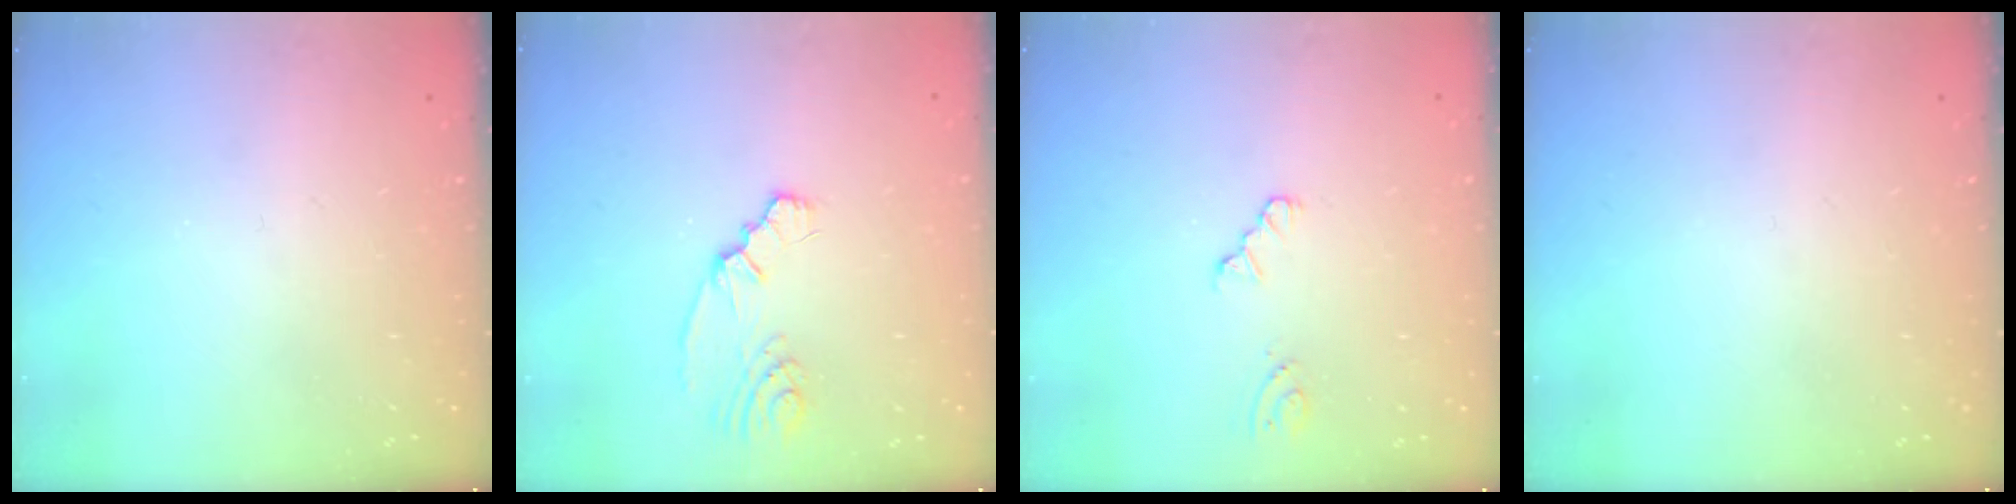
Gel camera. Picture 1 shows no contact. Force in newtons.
{"total": 2.5, "press": 2.3, "slide": 0.9}
{"total": 1.7, "press": 1.7, "slide": 0.3}
{"total": 0.0}